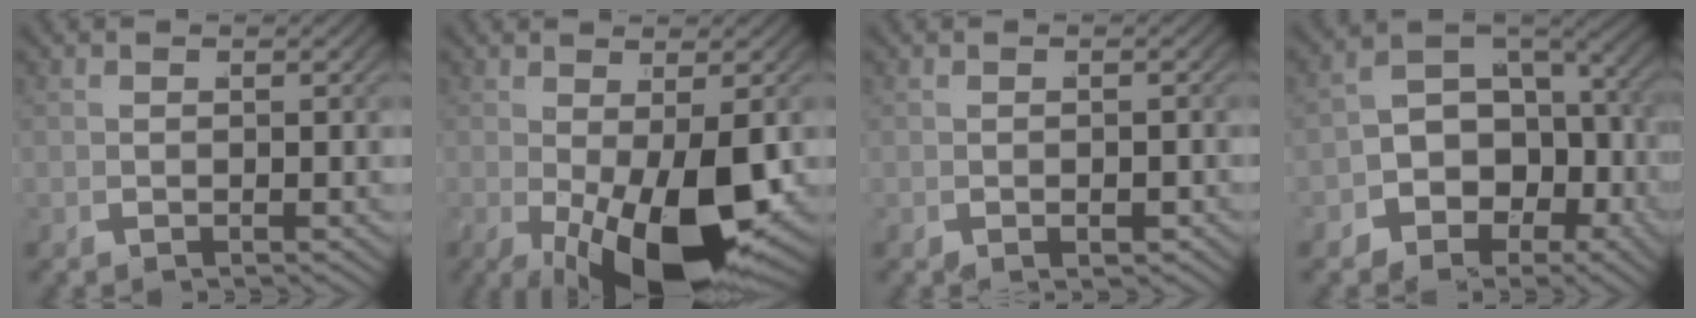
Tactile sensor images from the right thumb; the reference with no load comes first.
{"total": 10.5, "force": [-2.3, 4.6, 9.2], "torque": [-0.158, -0.034, -0.015]}
{"total": 0.7, "force": [-0.4, 0.4, 0.4], "torque": [-0.001, 0.002, -0.009]}
{"total": 9.1, "force": [-2.0, 7.4, 5.0], "torque": [-0.093, -0.026, -0.029]}